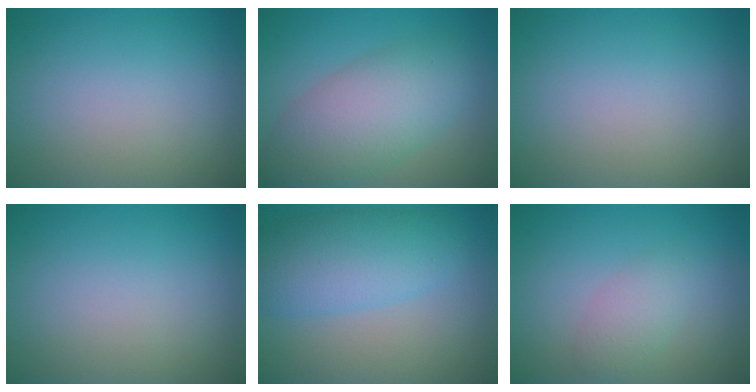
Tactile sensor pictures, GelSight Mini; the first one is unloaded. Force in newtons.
{"total": 7.3, "press": 7.2, "slide": 0.4}
{"total": 0.0}
{"total": 0.0}
{"total": 5.8, "press": 5.8, "slide": 0.2}
{"total": 2.1, "press": 2.1, "slide": 0.0}